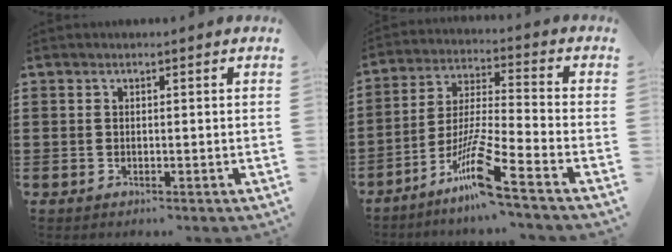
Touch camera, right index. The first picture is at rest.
{"total": 10.7, "force": [-7.5, -0.1, 7.6], "torque": [-0.170, -0.017, -0.154]}